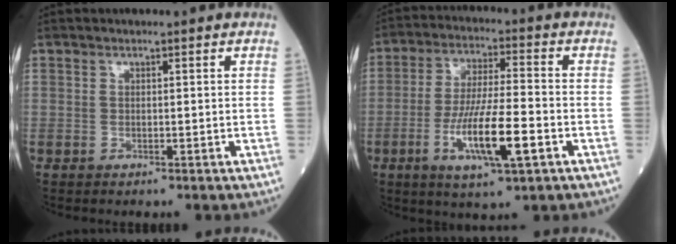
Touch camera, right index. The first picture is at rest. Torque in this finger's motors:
{"motor_torque": [1.16, -0.98, 0.64, 0.21]}